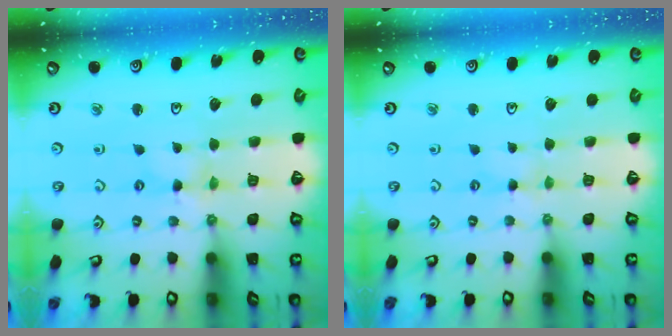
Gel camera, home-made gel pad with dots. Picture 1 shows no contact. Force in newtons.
{"total": 1.9, "press": 1.9, "slide": 0.4}